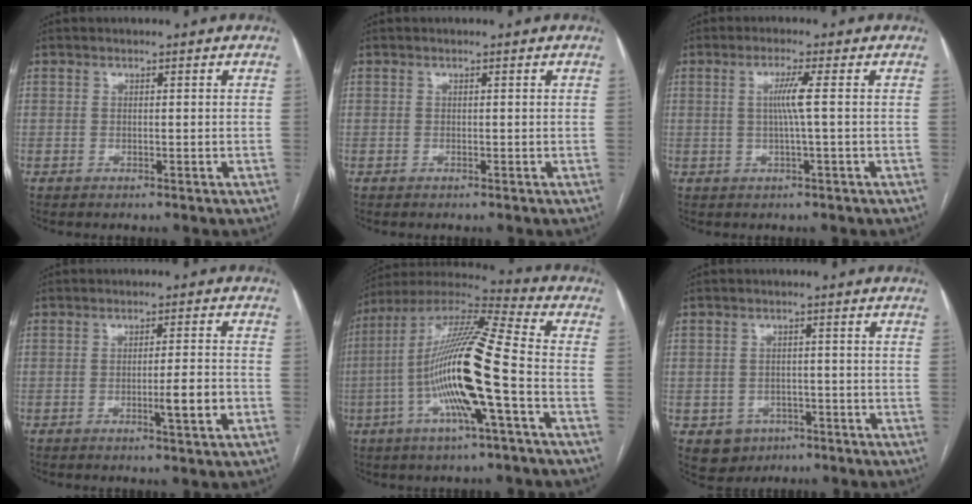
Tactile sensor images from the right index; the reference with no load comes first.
{"total": 0.0}
{"total": 3.4, "force": [0.3, -0.8, 3.3], "torque": [-0.066, 0.000, 0.005]}
{"total": 5.0, "force": [-1.7, -0.1, 4.7], "torque": [-0.068, -0.005, -0.023]}
{"total": 18.8, "force": [-4.1, 0.8, 18.3], "torque": [-0.354, 0.001, -0.085]}
{"total": 4.5, "force": [-2.1, 3.9, 0.9], "torque": [-0.007, 0.008, -0.022]}